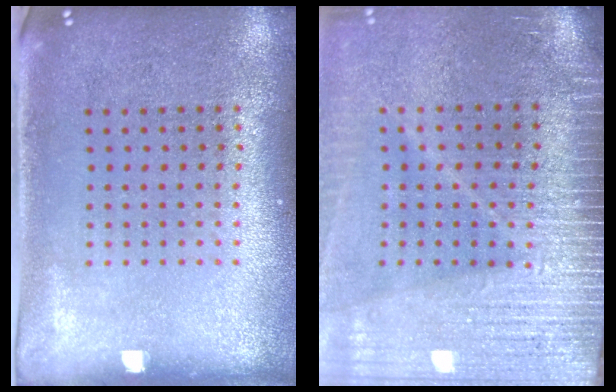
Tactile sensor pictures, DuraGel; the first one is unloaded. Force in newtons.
{"total": 4.0, "press": 3.5, "slide": 2.0}